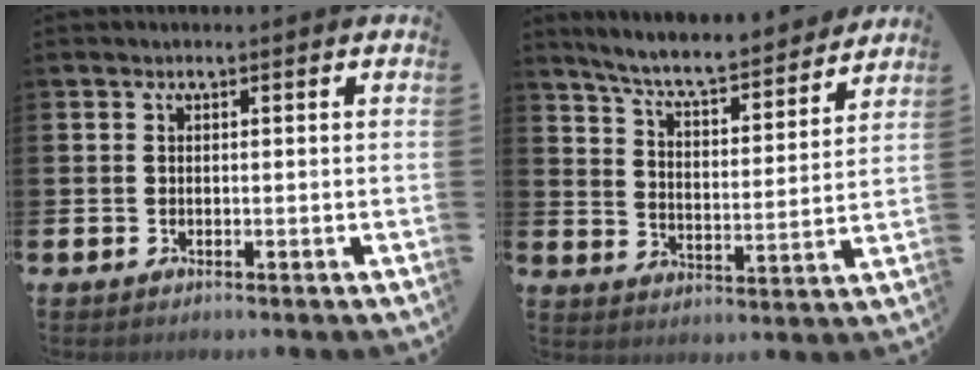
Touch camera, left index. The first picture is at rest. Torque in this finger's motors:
{"motor_torque": [0.38, -1.18, 0.70, 0.21]}